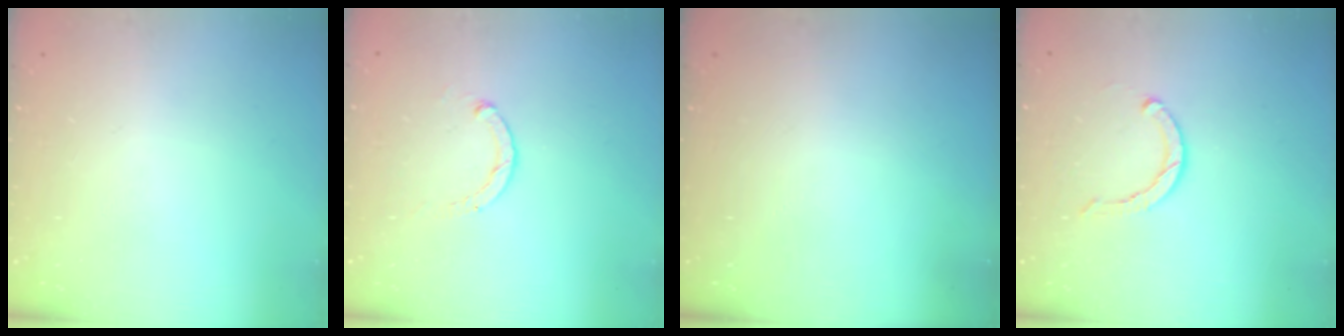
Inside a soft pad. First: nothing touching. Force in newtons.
{"total": 1.8, "press": 1.7, "slide": 0.5}
{"total": 0.0}
{"total": 3.5, "press": 3.5, "slide": 0.2}